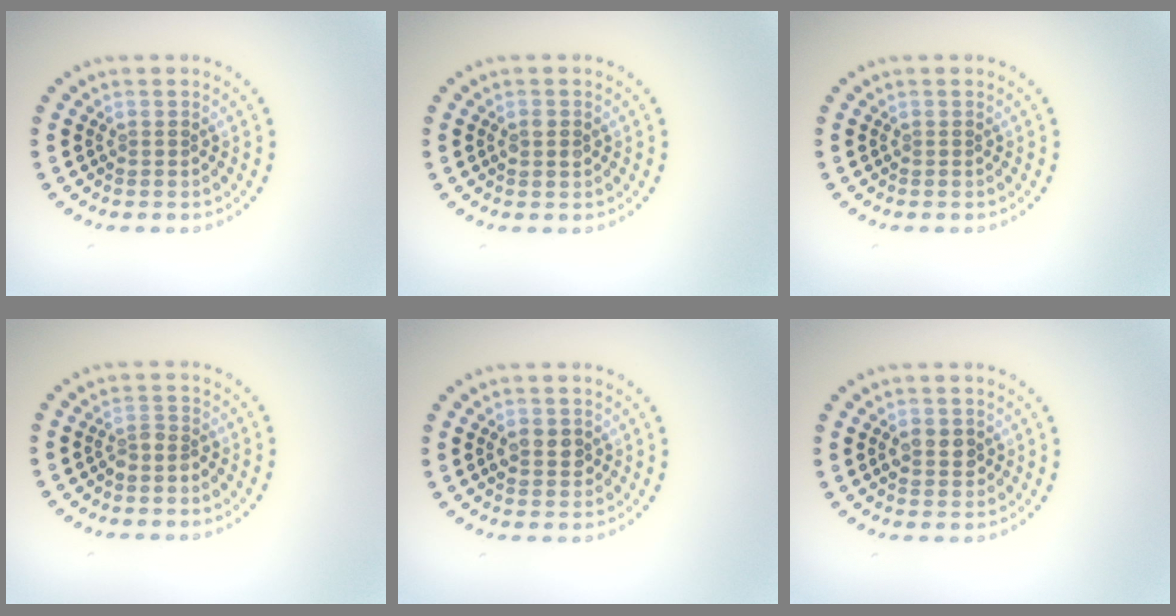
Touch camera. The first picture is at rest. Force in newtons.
{"total": 1.0, "press": 1.0, "slide": 0.1}
{"total": 0.0}
{"total": 1.5, "press": 1.1, "slide": 1.0}
{"total": 1.9, "press": 1.9, "slide": 0.1}
{"total": 1.9, "press": 1.9, "slide": 0.1}